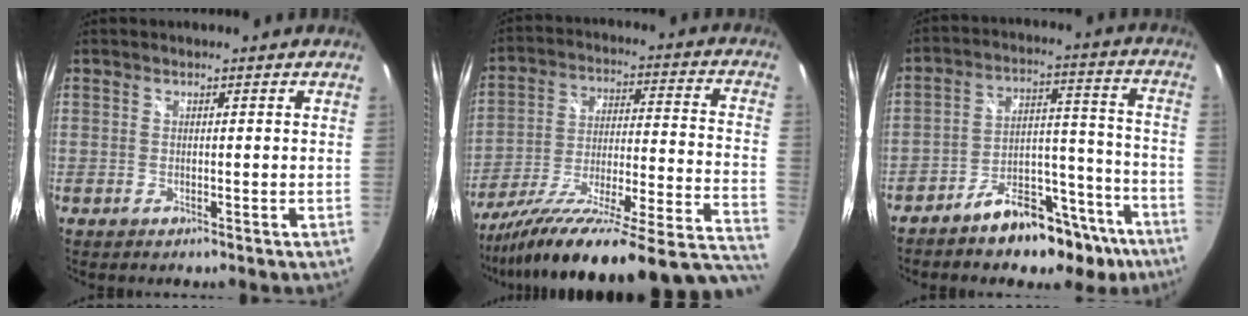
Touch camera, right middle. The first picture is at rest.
{"total": 31.2, "force": [-24.4, 3.2, 19.2], "torque": [-0.255, -0.074, -0.357]}
{"total": 15.3, "force": [-11.7, 6.8, 7.2], "torque": [-0.096, 0.053, -0.153]}